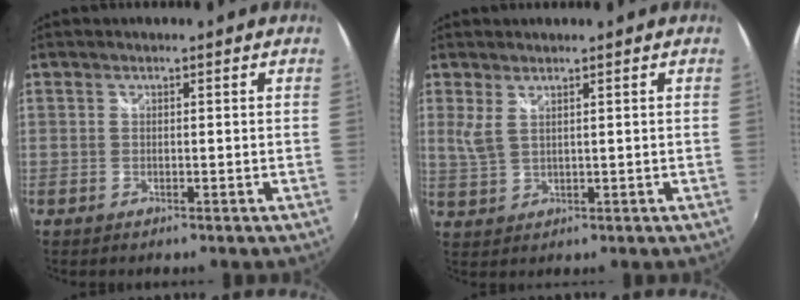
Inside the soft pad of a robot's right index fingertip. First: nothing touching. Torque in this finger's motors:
{"motor_torque": [0.03, 0.04, 0.07, 0.06]}